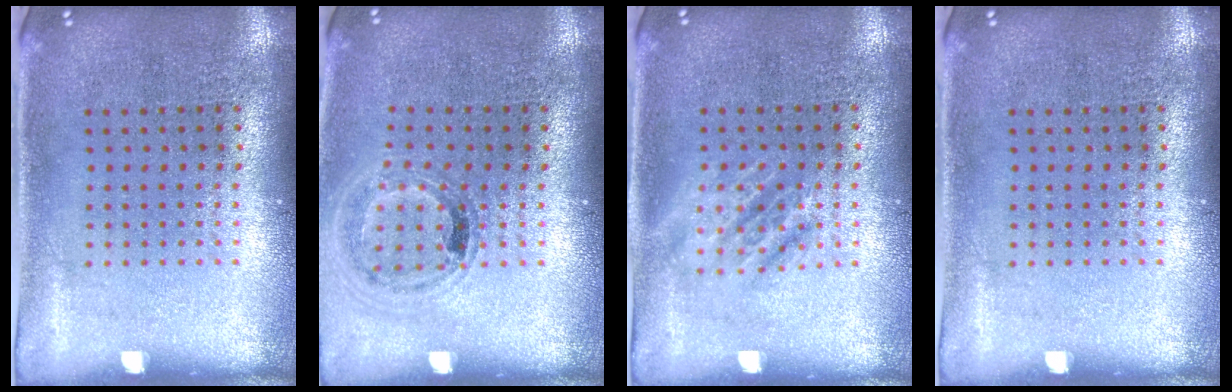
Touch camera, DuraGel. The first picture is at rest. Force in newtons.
{"total": 1.0, "press": 1.0, "slide": 0.0}
{"total": 1.0, "press": 1.0, "slide": 0.2}
{"total": 0.0}